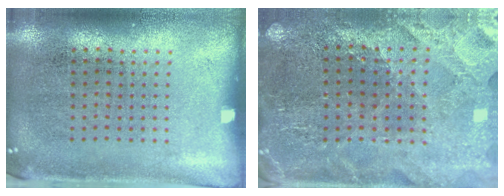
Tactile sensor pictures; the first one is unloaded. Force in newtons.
{"total": 2.6, "press": 2.6, "slide": 0.4}